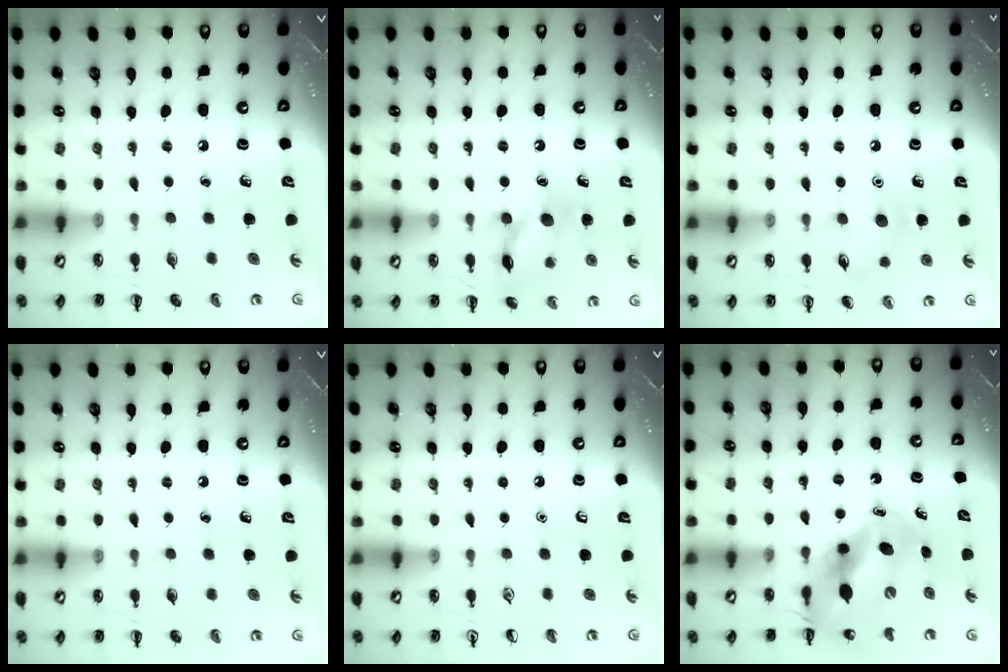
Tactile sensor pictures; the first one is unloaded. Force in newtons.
{"total": 12.0, "press": 12.0, "slide": 0.6}
{"total": 6.5, "press": 6.3, "slide": 1.4}
{"total": 0.0}
{"total": 0.0}
{"total": 10.6, "press": 10.2, "slide": 2.9}